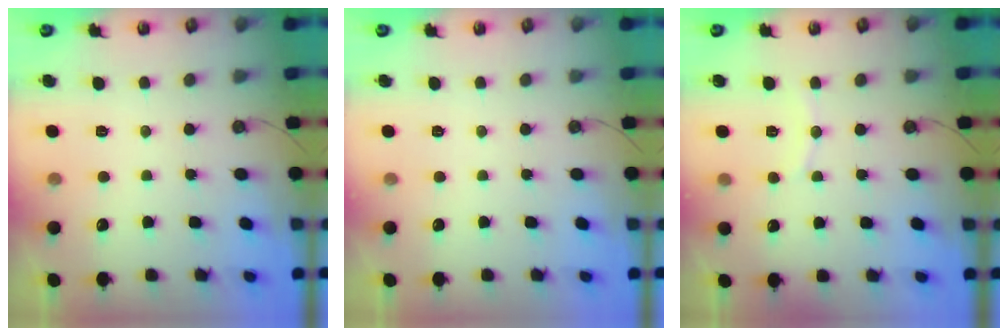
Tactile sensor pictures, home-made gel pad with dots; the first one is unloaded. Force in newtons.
{"total": 0.0}
{"total": 7.1, "press": 7.1, "slide": 0.5}